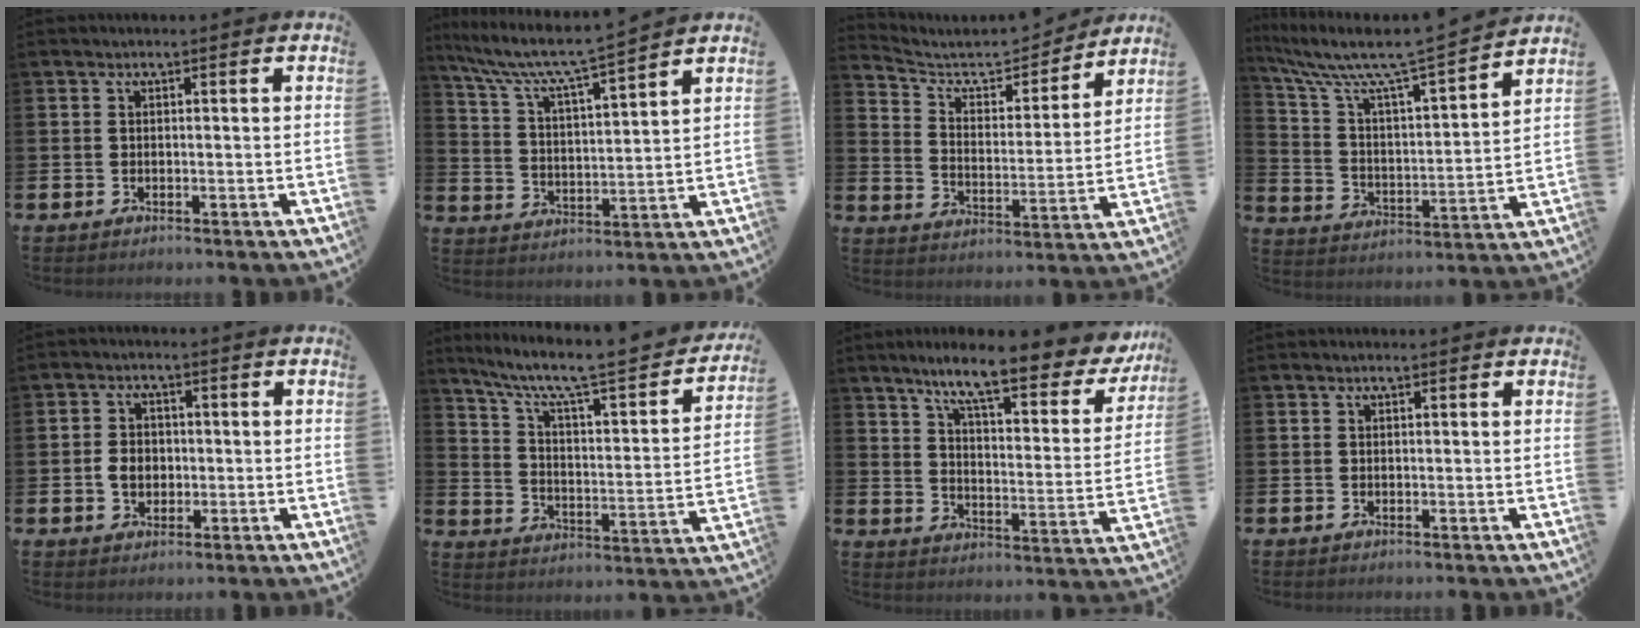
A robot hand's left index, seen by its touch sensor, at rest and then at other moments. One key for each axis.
{"total": 8.2, "fx": 7.6, "fy": -0.1, "fz": 3.0, "tx": -0.091, "ty": -0.053, "tz": 0.128}
{"total": 7.2, "fx": 6.4, "fy": 2.4, "fz": 2.1, "tx": -0.062, "ty": -0.053, "tz": 0.104}
{"total": 9.6, "fx": 8.4, "fy": 0.9, "fz": 4.5, "tx": -0.125, "ty": -0.056, "tz": 0.137}
{"total": 3.6, "fx": -0.3, "fy": 2.9, "fz": 2.0, "tx": -0.021, "ty": 0.002, "tz": -0.015}
{"total": 7.8, "fx": 6.2, "fy": 1.3, "fz": 4.5, "tx": -0.107, "ty": -0.052, "tz": 0.095}
{"total": 9.8, "fx": 8.2, "fy": 1.4, "fz": 5.2, "tx": -0.110, "ty": -0.057, "tz": 0.131}
{"total": 0.0}